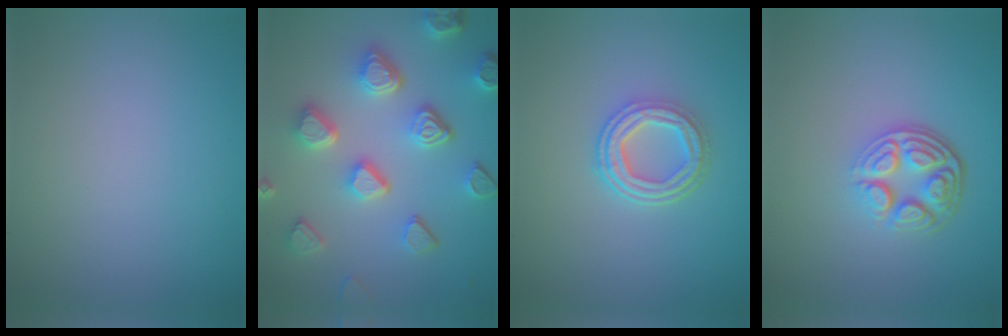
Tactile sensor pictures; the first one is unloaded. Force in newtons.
{"total": 6.7, "press": 5.3, "slide": 4.0}
{"total": 4.5, "press": 3.4, "slide": 2.9}
{"total": 4.9, "press": 3.4, "slide": 3.5}